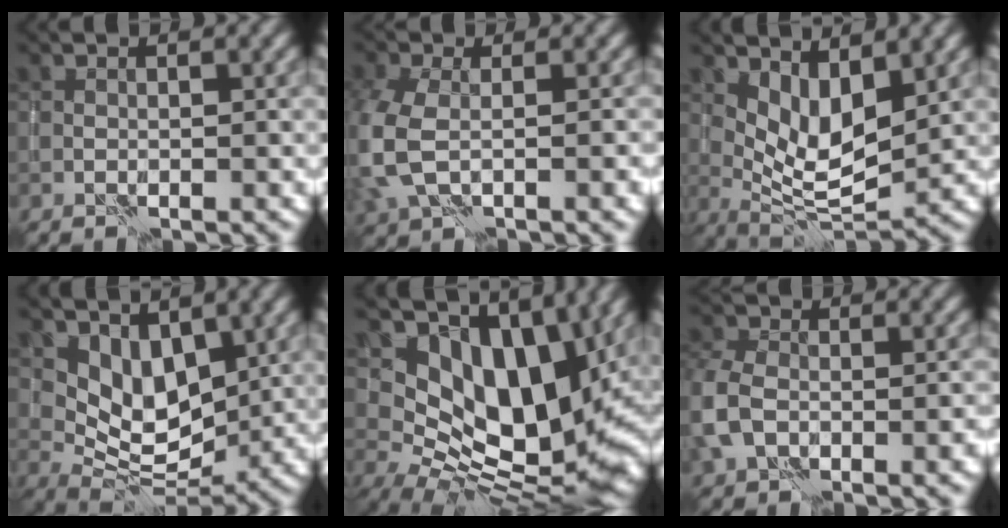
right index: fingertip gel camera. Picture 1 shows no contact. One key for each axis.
{"total": 6.5, "fx": -1.0, "fy": 3.8, "fz": 5.2, "tx": -0.144, "ty": -0.006, "tz": -0.021}
{"total": 5.1, "fx": 2.4, "fy": 2.0, "fz": 4.1, "tx": -0.071, "ty": -0.013, "tz": 0.048}
{"total": 4.8, "fx": 2.5, "fy": 2.6, "fz": 3.2, "tx": -0.057, "ty": -0.015, "tz": 0.041}
{"total": 13.6, "fx": 4.0, "fy": 7.6, "fz": 10.6, "tx": -0.172, "ty": -0.010, "tz": 0.077}
{"total": 5.6, "fx": -2.0, "fy": 3.5, "fz": 3.9, "tx": -0.085, "ty": 0.003, "tz": -0.051}